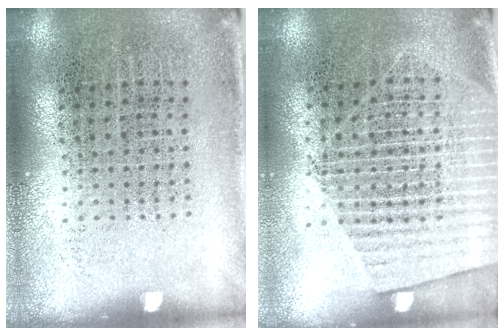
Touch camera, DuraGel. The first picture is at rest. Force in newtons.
{"total": 1.7, "press": 1.5, "slide": 0.8}